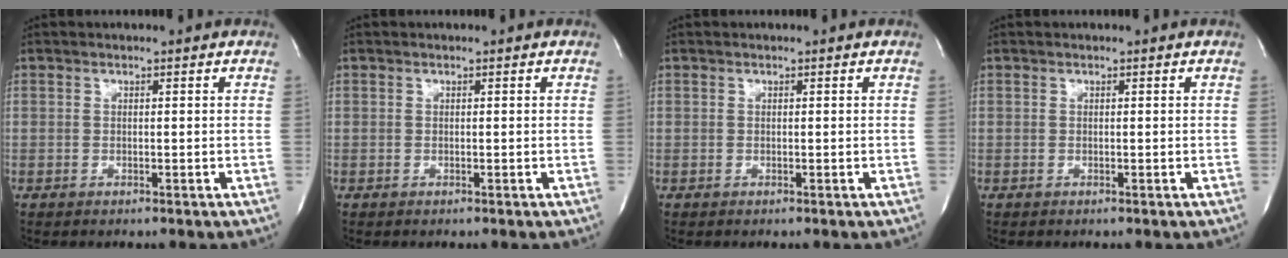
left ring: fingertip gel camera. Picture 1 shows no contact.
{"total": 0.0}
{"total": 0.0}
{"total": 0.0}